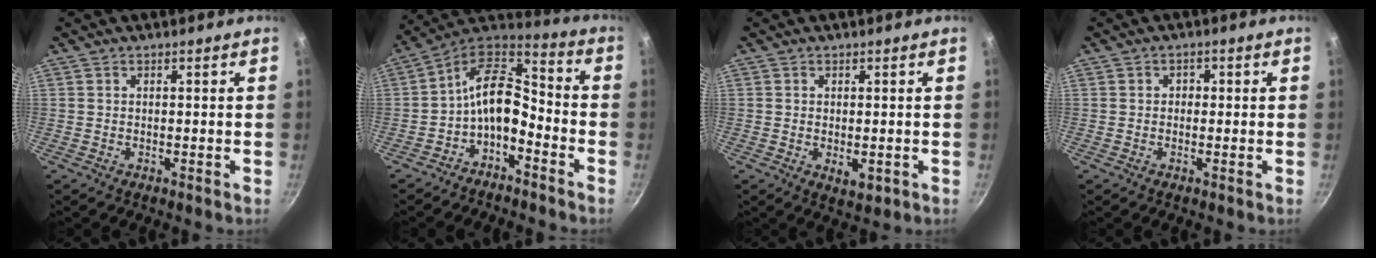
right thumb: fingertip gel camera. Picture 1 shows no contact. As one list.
[{"total": 11.8, "force": [-4.3, 6.9, 8.6], "torque": [-0.141, 0.072, -0.086]}, {"total": 3.1, "force": [-0.5, 1.7, 2.5], "torque": [-0.040, -0.011, -0.004]}, {"total": 1.6, "force": [0.0, 1.4, 0.6], "torque": [-0.001, 0.002, -0.004]}]